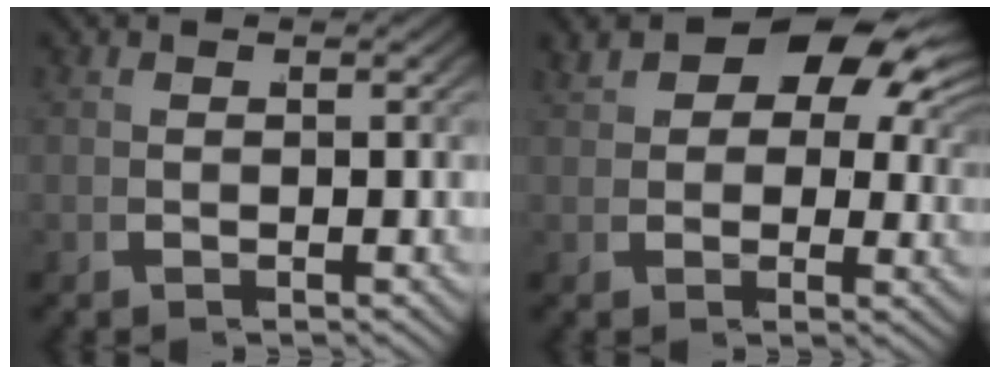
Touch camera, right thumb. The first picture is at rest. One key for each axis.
{"total": 7.6, "fx": 3.2, "fy": 4.4, "fz": 5.4, "tx": -0.089, "ty": 0.000, "tz": 0.054}